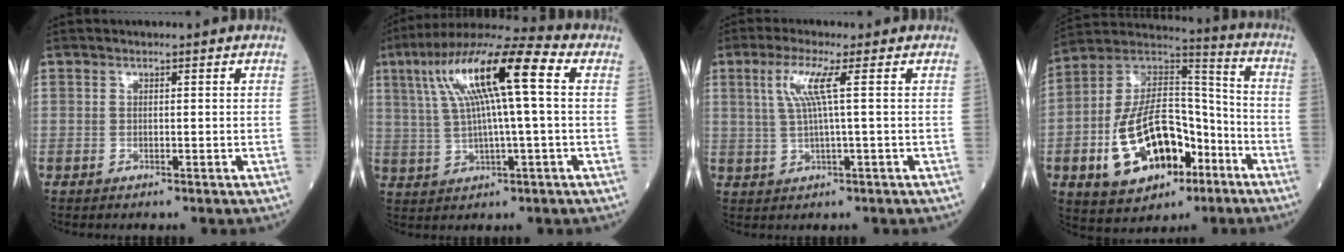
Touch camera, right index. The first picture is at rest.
{"total": 15.2, "force": [4.1, 1.6, 14.6], "torque": [-0.272, 0.037, 0.068]}
{"total": 5.1, "force": [1.4, -0.6, 4.8], "torque": [-0.104, 0.007, 0.033]}
{"total": 19.4, "force": [-7.0, 10.1, 14.9], "torque": [-0.286, 0.019, -0.114]}